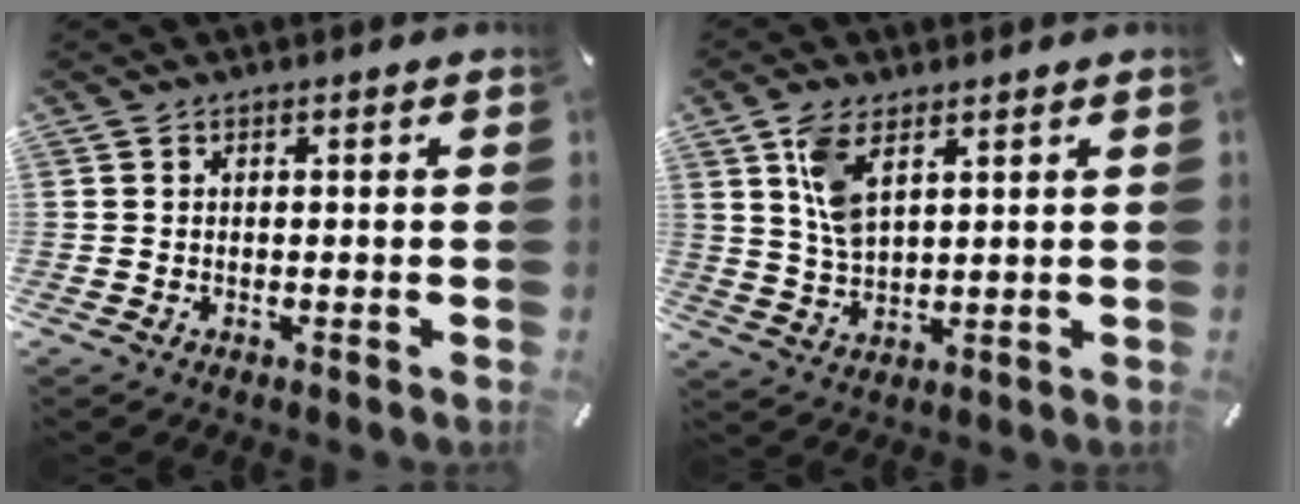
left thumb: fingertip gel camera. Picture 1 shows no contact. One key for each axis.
{"total": 7.6, "fx": 4.0, "fy": 3.6, "fz": 5.3, "tx": -0.128, "ty": -0.008, "tz": 0.071}